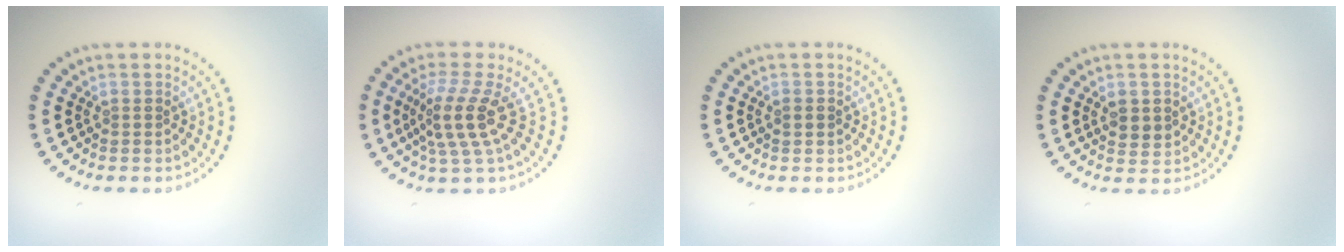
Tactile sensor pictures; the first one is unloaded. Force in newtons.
{"total": 3.9, "press": 2.7, "slide": 2.7}
{"total": 1.0, "press": 1.0, "slide": 0.1}
{"total": 1.8, "press": 1.8, "slide": 0.5}